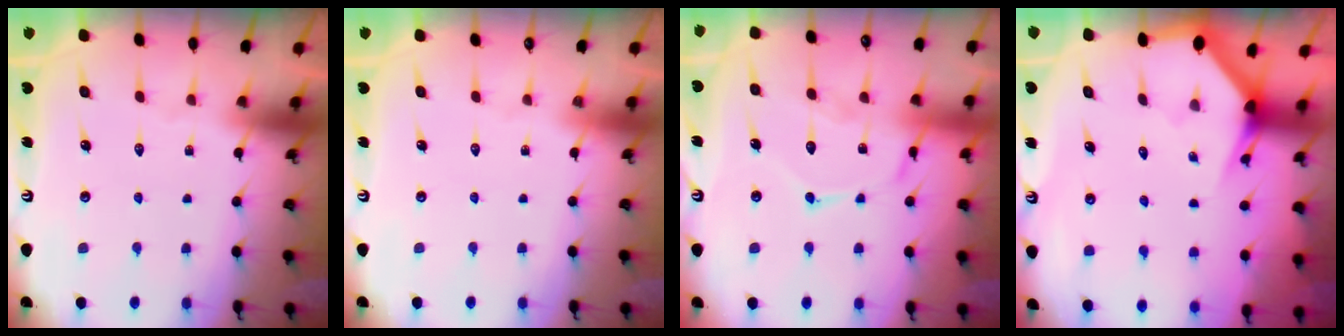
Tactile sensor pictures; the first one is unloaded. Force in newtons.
{"total": 0.0}
{"total": 13.4, "press": 13.4, "slide": 1.0}
{"total": 2.6, "press": 2.6, "slide": 0.0}